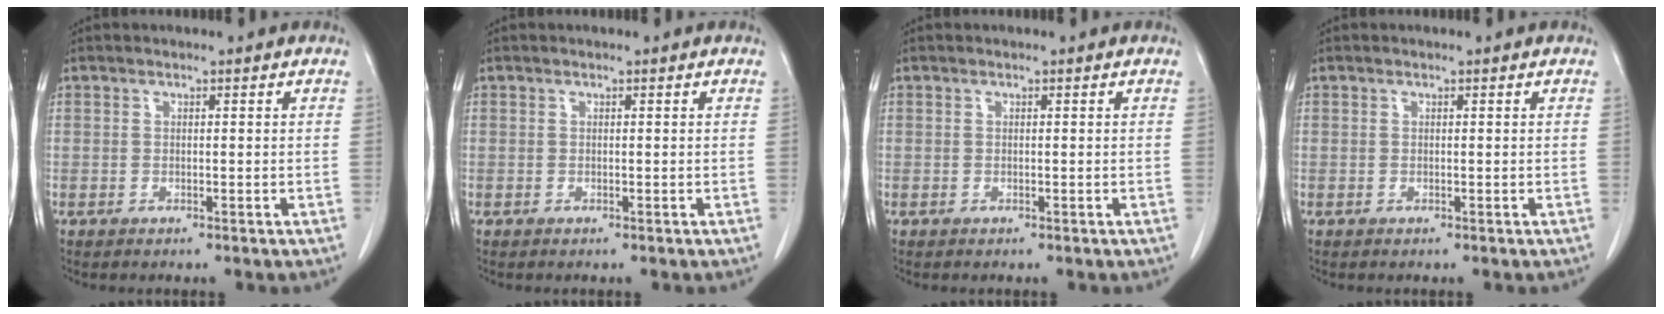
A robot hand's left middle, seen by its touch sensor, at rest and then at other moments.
{"total": 0.0}
{"total": 0.0}
{"total": 0.0}